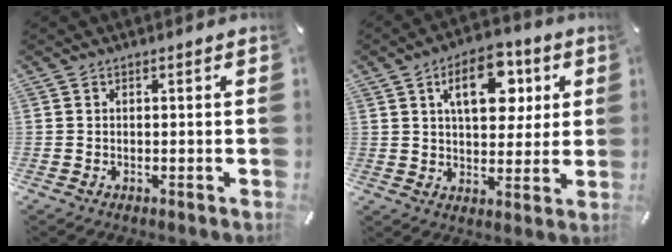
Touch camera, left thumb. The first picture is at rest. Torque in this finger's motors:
{"motor_torque": [0.46, 0.68, 1.55, -0.94, 0.32]}